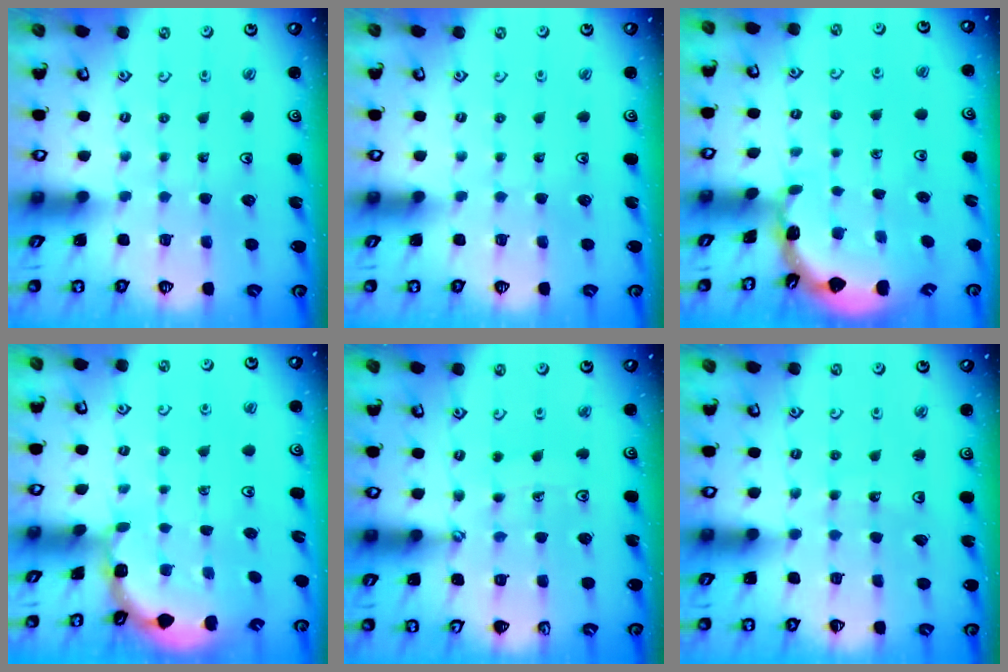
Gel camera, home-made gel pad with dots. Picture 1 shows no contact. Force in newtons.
{"total": 0.0}
{"total": 1.8, "press": 1.8, "slide": 0.1}
{"total": 1.8, "press": 1.8, "slide": 0.3}
{"total": 5.7, "press": 5.5, "slide": 1.5}
{"total": 3.5, "press": 3.5, "slide": 0.4}